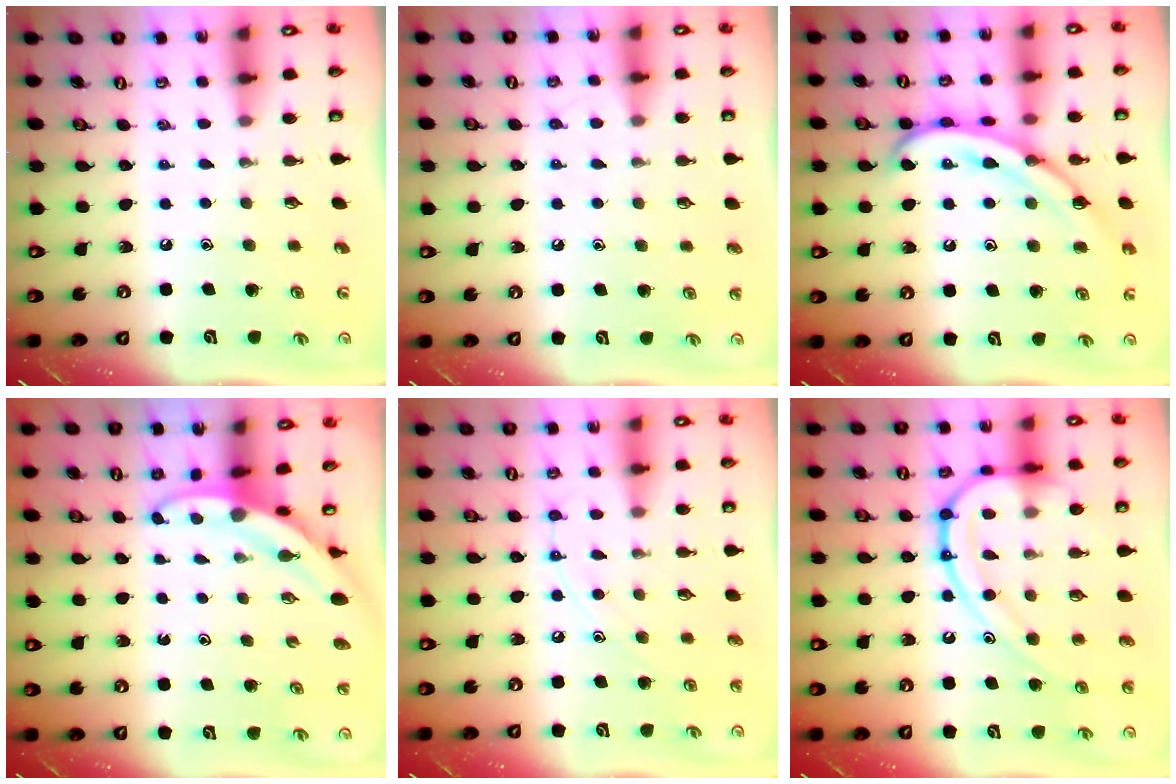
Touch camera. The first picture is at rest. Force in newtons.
{"total": 4.1, "press": 4.1, "slide": 0.4}
{"total": 15.7, "press": 15.7, "slide": 0.7}
{"total": 3.5, "press": 3.5, "slide": 0.0}
{"total": 9.3, "press": 9.3, "slide": 0.7}
{"total": 18.6, "press": 18.5, "slide": 1.5}